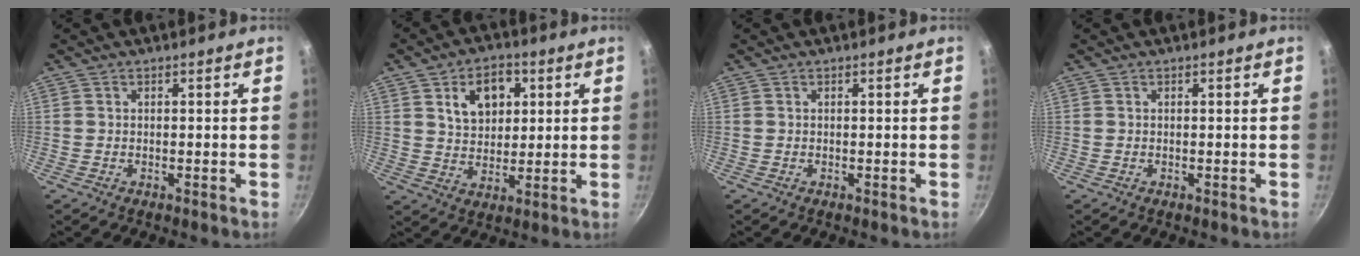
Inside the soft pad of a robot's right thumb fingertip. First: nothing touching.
{"total": 9.6, "force": [3.5, 6.5, 6.1], "torque": [-0.062, -0.012, 0.060]}
{"total": 0.0}
{"total": 0.0}